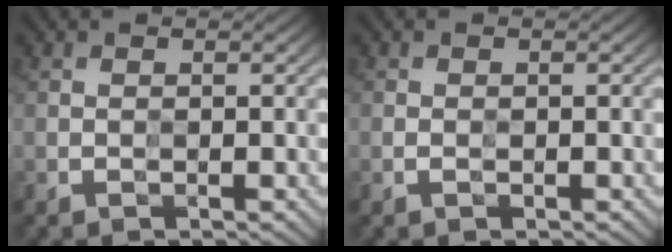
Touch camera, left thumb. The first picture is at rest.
{"total": 0.5, "force": [-0.2, 0.4, 0.2], "torque": [-0.003, -0.003, -0.005]}